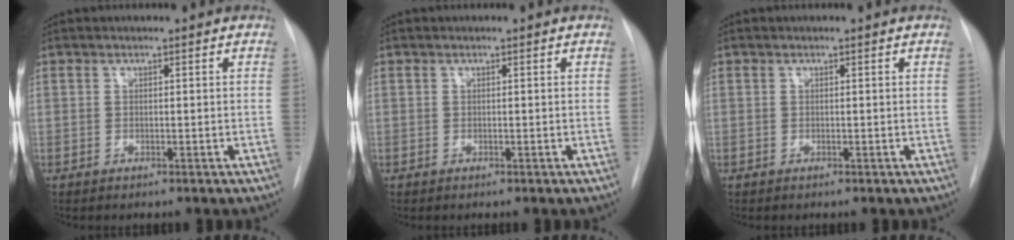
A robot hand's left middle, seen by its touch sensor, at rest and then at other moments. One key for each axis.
{"total": 0.0}
{"total": 0.0}